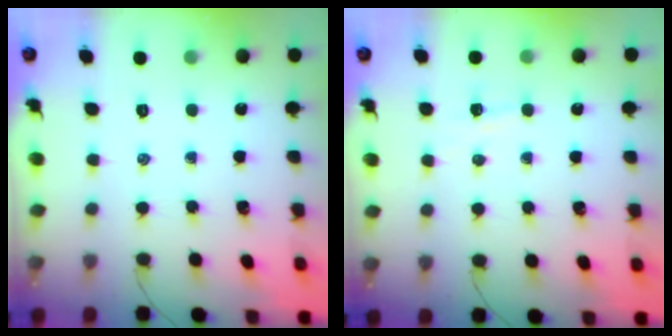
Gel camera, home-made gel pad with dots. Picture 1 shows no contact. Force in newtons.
{"total": 3.6, "press": 3.5, "slide": 0.9}